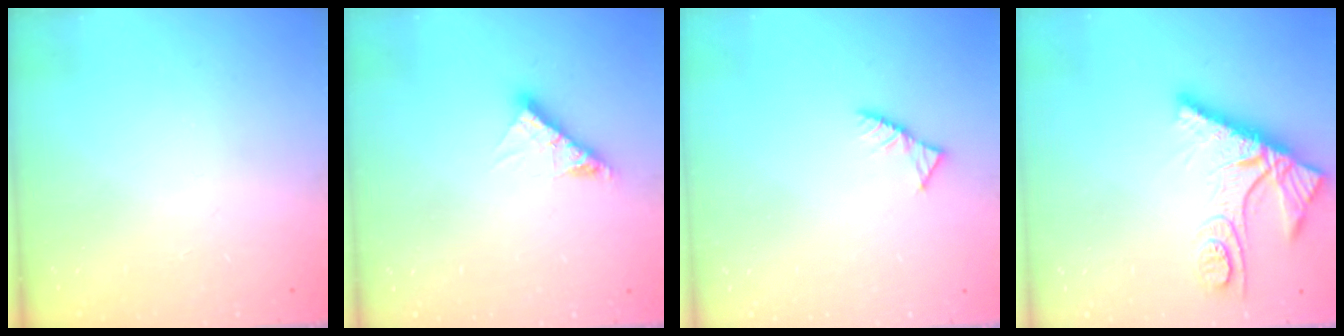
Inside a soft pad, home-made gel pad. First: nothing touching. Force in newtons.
{"total": 9.6, "press": 9.5, "slide": 0.9}
{"total": 4.4, "press": 4.3, "slide": 0.7}
{"total": 10.7, "press": 10.6, "slide": 1.1}